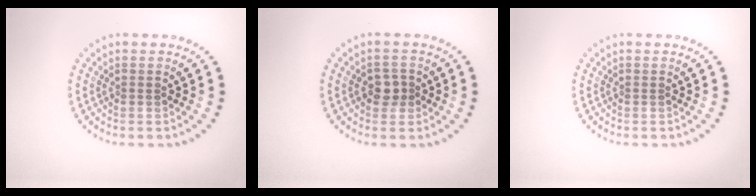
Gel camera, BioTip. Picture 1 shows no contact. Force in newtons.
{"total": 1.8, "press": 1.7, "slide": 0.6}
{"total": 0.0}